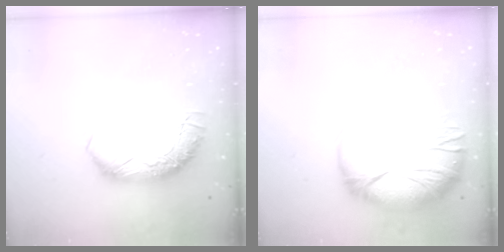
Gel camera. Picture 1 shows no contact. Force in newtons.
{"total": 2.7, "press": 0.9, "slide": 2.5}